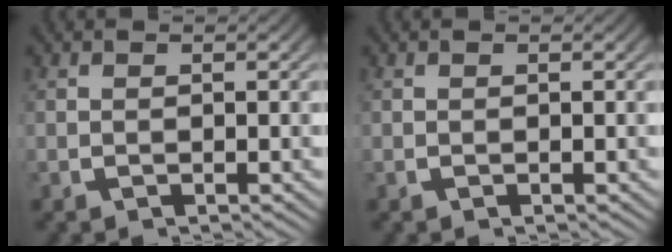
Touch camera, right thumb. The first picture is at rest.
{"total": 0.0}